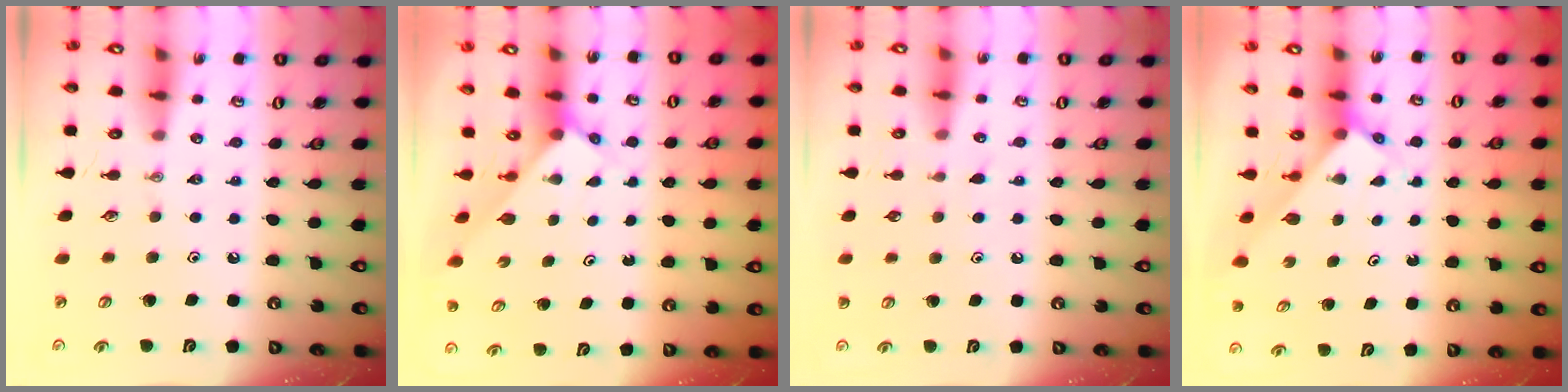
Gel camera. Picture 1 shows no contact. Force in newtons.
{"total": 2.6, "press": 2.6, "slide": 0.3}
{"total": 5.1, "press": 5.1, "slide": 0.5}
{"total": 2.4, "press": 2.4, "slide": 0.2}